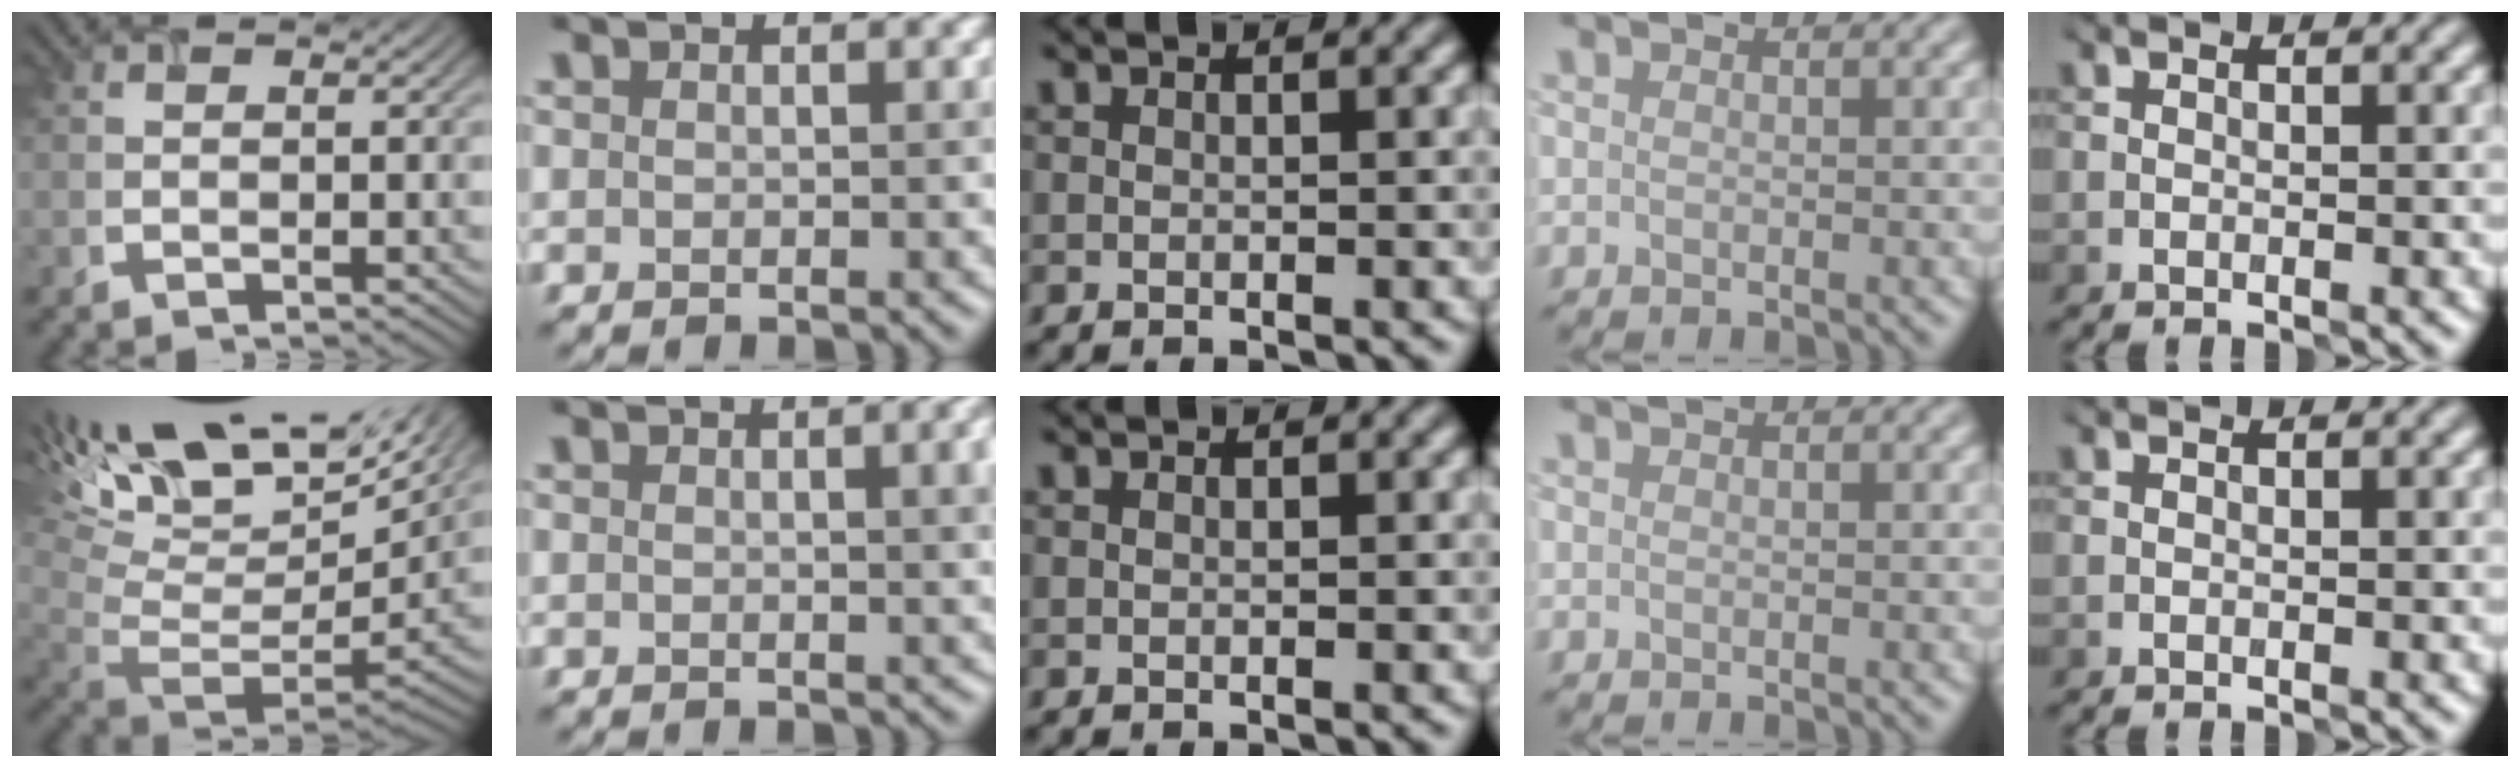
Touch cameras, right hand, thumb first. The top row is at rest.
{"thumb": {"total": 18.6, "force": [9.9, 7.3, 13.9], "torque": [-0.262, 0.019, 0.179]}, "index": {"total": 4.1, "force": [0.6, 1.6, 3.7], "torque": [-0.019, 0.015, 0.002]}}